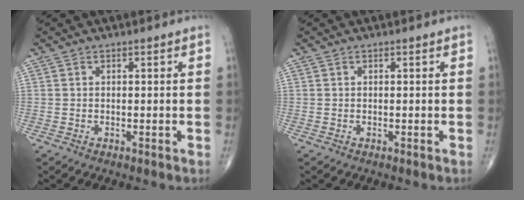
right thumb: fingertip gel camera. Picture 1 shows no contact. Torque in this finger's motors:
{"motor_torque": [0.09, 0.10, -0.08, -0.03, 0.00]}